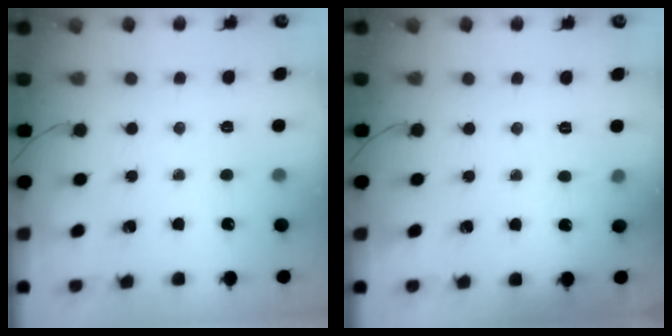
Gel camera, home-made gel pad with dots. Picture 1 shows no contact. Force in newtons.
{"total": 2.6, "press": 2.3, "slide": 1.2}